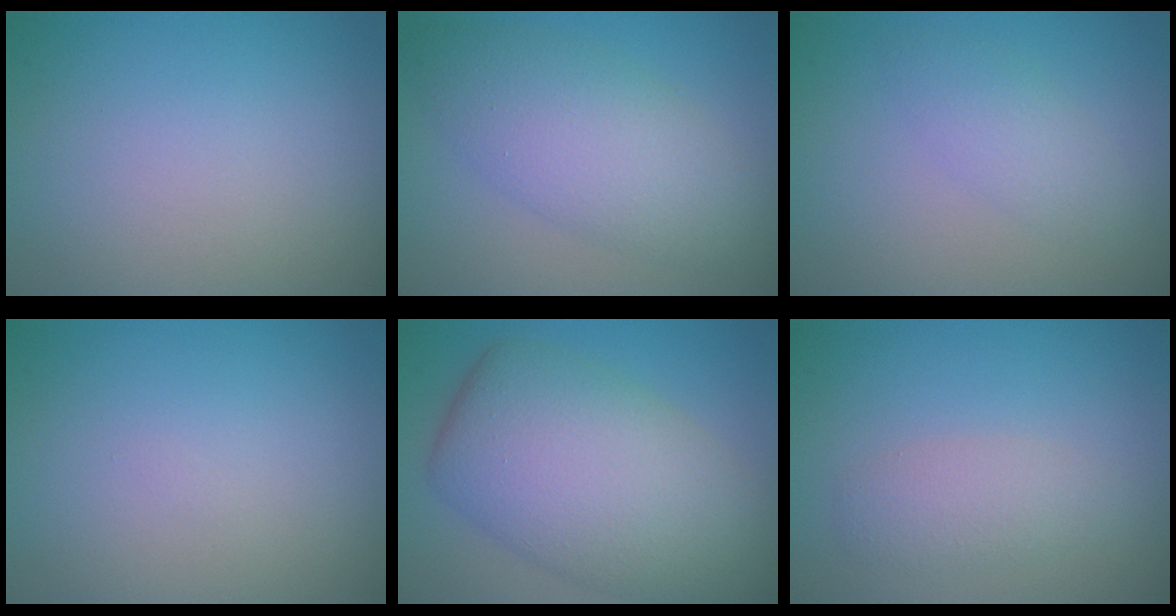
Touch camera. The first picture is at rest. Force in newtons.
{"total": 6.3, "press": 6.3, "slide": 0.2}
{"total": 2.0, "press": 2.0, "slide": 0.1}
{"total": 0.0}
{"total": 10.7, "press": 10.7, "slide": 0.4}
{"total": 2.3, "press": 2.3, "slide": 0.1}